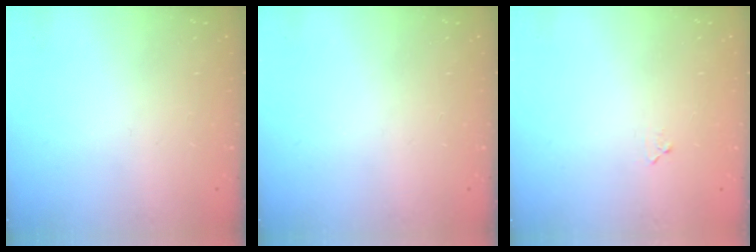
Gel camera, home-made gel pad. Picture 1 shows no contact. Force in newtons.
{"total": 0.0}
{"total": 3.4, "press": 3.4, "slide": 0.4}